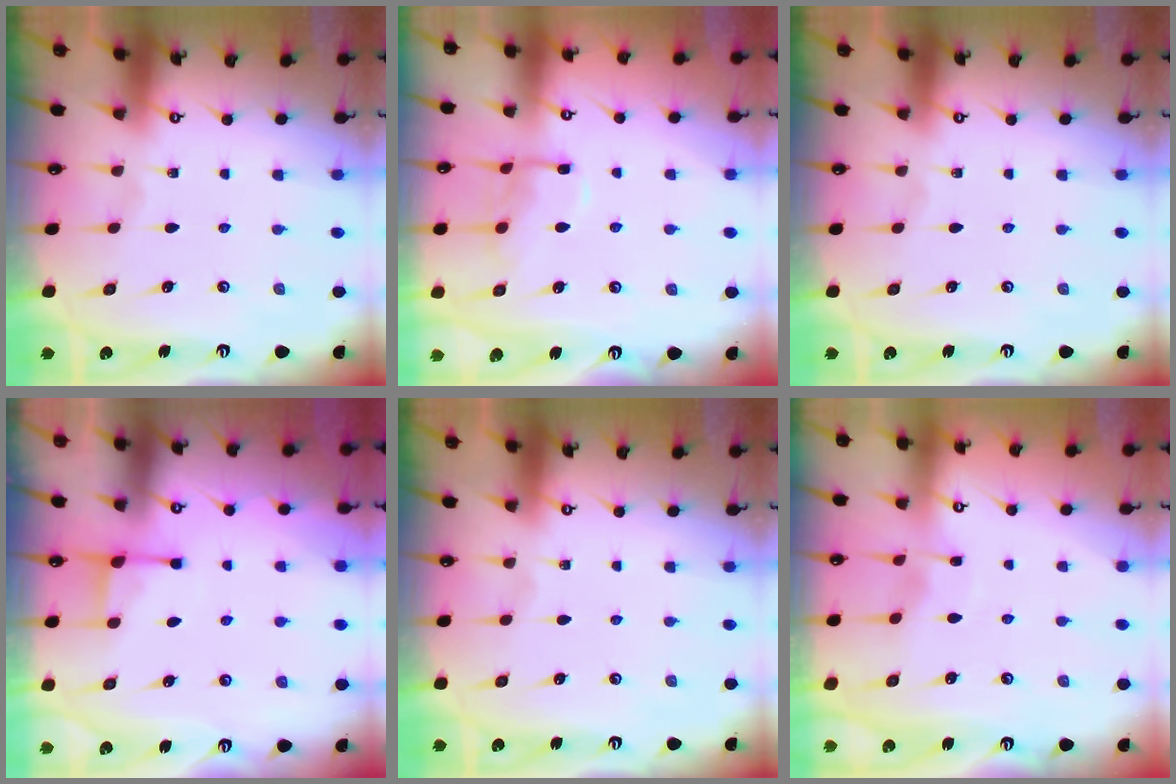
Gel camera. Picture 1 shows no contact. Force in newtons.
{"total": 9.6, "press": 9.6, "slide": 0.7}
{"total": 0.0}
{"total": 3.6, "press": 3.5, "slide": 0.8}
{"total": 0.0}
{"total": 3.1, "press": 3.0, "slide": 0.3}